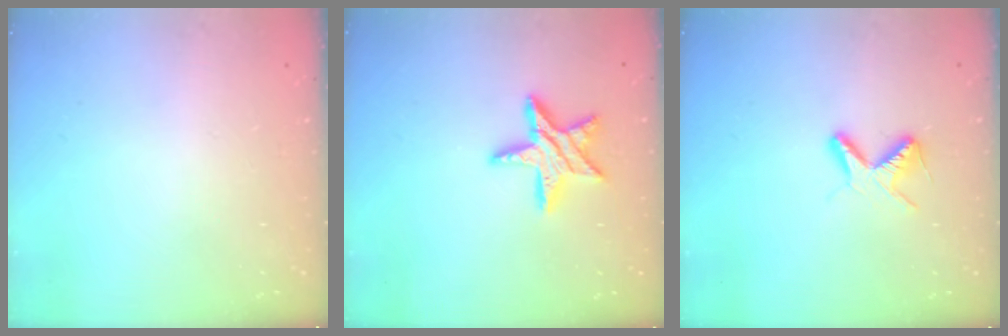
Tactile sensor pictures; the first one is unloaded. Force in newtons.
{"total": 11.5, "press": 11.5, "slide": 0.7}
{"total": 6.3, "press": 6.3, "slide": 0.6}